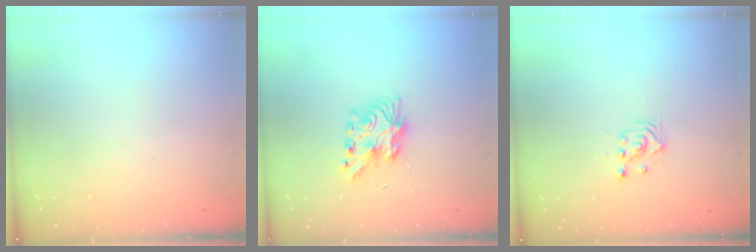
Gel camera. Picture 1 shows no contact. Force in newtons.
{"total": 8.2, "press": 8.1, "slide": 0.3}
{"total": 2.3, "press": 2.3, "slide": 0.2}